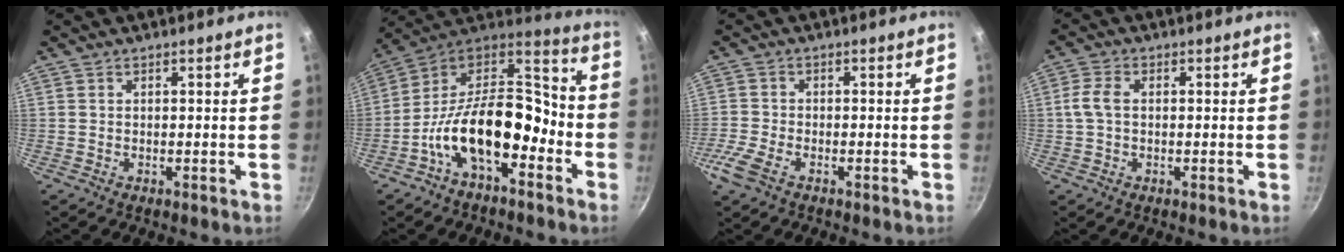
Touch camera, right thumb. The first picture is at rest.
{"total": 19.7, "force": [-6.3, 10.0, 15.7], "torque": [-0.236, 0.083, -0.110]}
{"total": 5.0, "force": [-2.8, 2.4, 3.4], "torque": [-0.094, 0.004, -0.058]}
{"total": 3.9, "force": [0.2, 2.4, 3.0], "torque": [-0.073, 0.010, 0.000]}